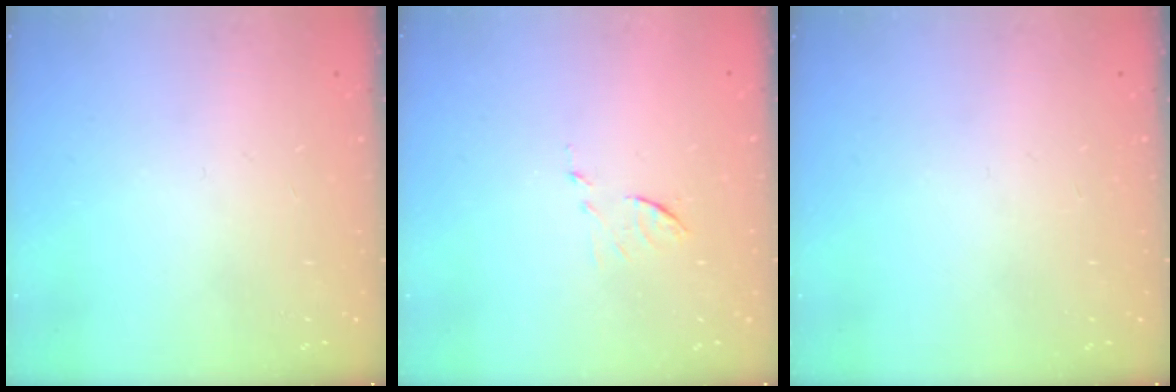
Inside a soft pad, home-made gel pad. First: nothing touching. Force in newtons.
{"total": 6.2, "press": 6.2, "slide": 0.2}
{"total": 0.0}